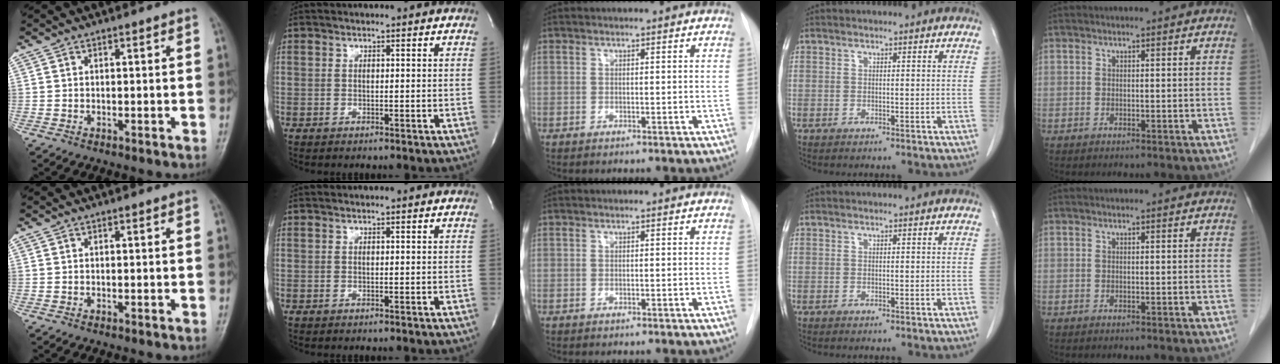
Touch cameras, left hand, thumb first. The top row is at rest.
{}